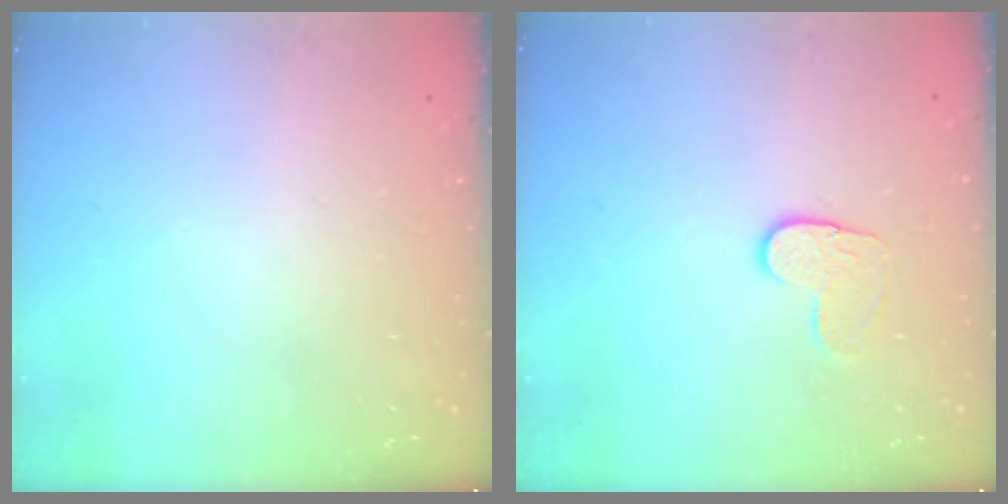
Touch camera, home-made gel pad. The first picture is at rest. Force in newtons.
{"total": 4.9, "press": 4.8, "slide": 0.5}